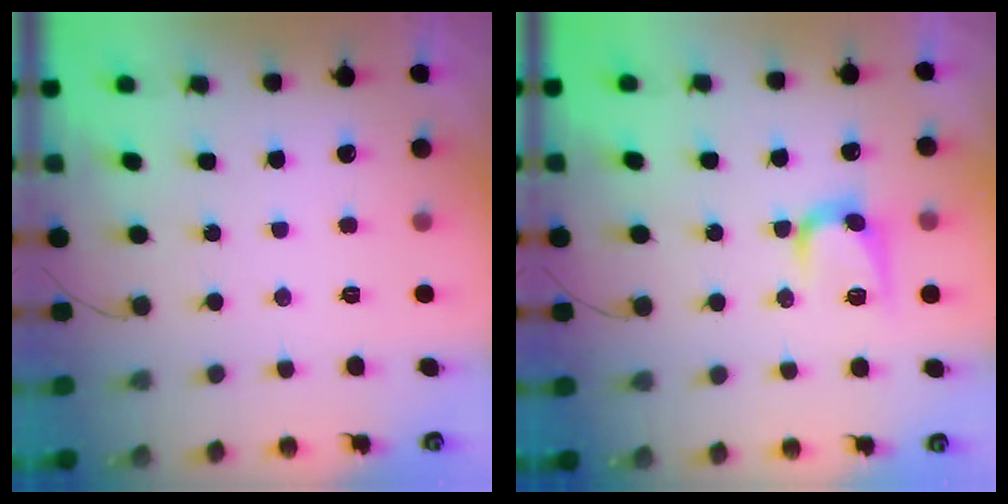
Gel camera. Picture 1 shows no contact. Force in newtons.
{"total": 8.0, "press": 8.0, "slide": 0.6}